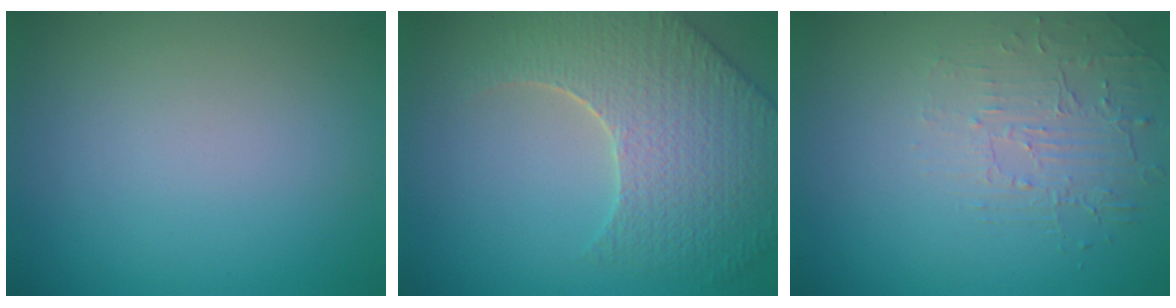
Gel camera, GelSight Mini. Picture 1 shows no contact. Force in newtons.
{"total": 7.4, "press": 5.7, "slide": 4.8}
{"total": 1.9, "press": 1.0, "slide": 1.6}